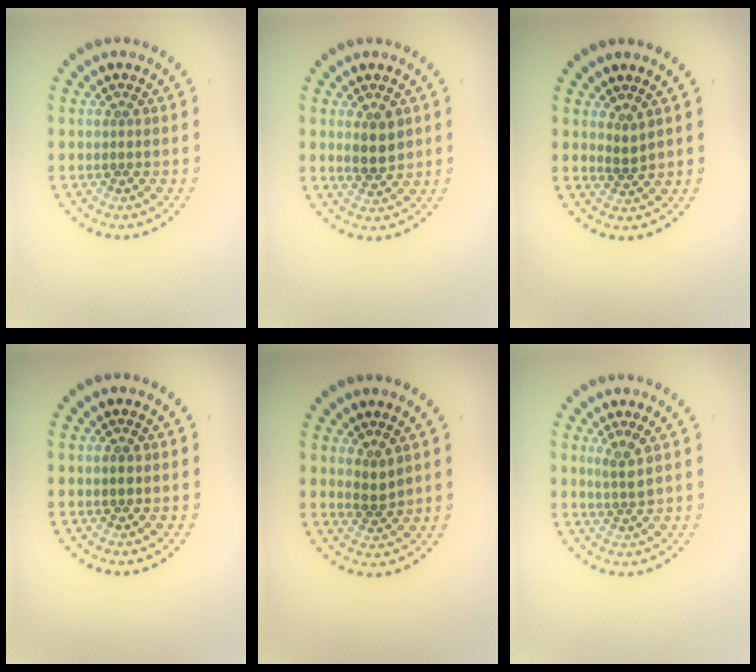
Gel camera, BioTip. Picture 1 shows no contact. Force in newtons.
{"total": 2.5, "press": 2.4, "slide": 0.6}
{"total": 1.1, "press": 0.8, "slide": 0.8}
{"total": 0.8, "press": 0.7, "slide": 0.4}
{"total": 1.6, "press": 1.3, "slide": 0.9}
{"total": 1.9, "press": 1.3, "slide": 1.3}